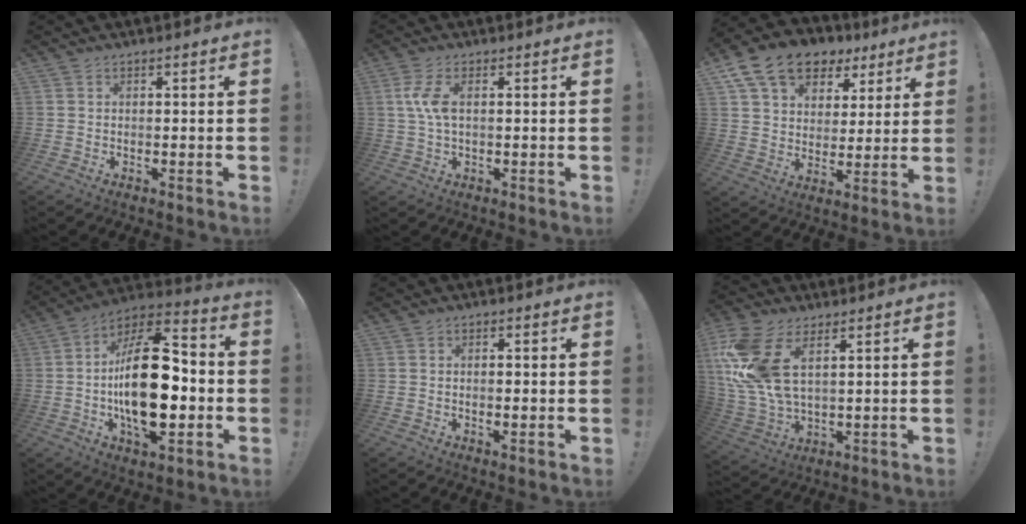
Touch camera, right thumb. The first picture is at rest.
{"total": 5.7, "force": [0.7, 2.3, 5.2], "torque": [-0.117, -0.003, 0.009]}
{"total": 15.7, "force": [9.4, 10.4, 7.1], "torque": [-0.120, -0.050, 0.178]}
{"total": 26.1, "force": [-2.7, 13.1, 22.4], "torque": [-0.397, 0.016, -0.041]}
{"total": 0.9, "force": [-0.2, 0.3, 0.8], "torque": [-0.013, 0.001, -0.003]}
{"total": 17.0, "force": [6.1, 9.1, 12.9], "torque": [-0.265, -0.027, 0.113]}